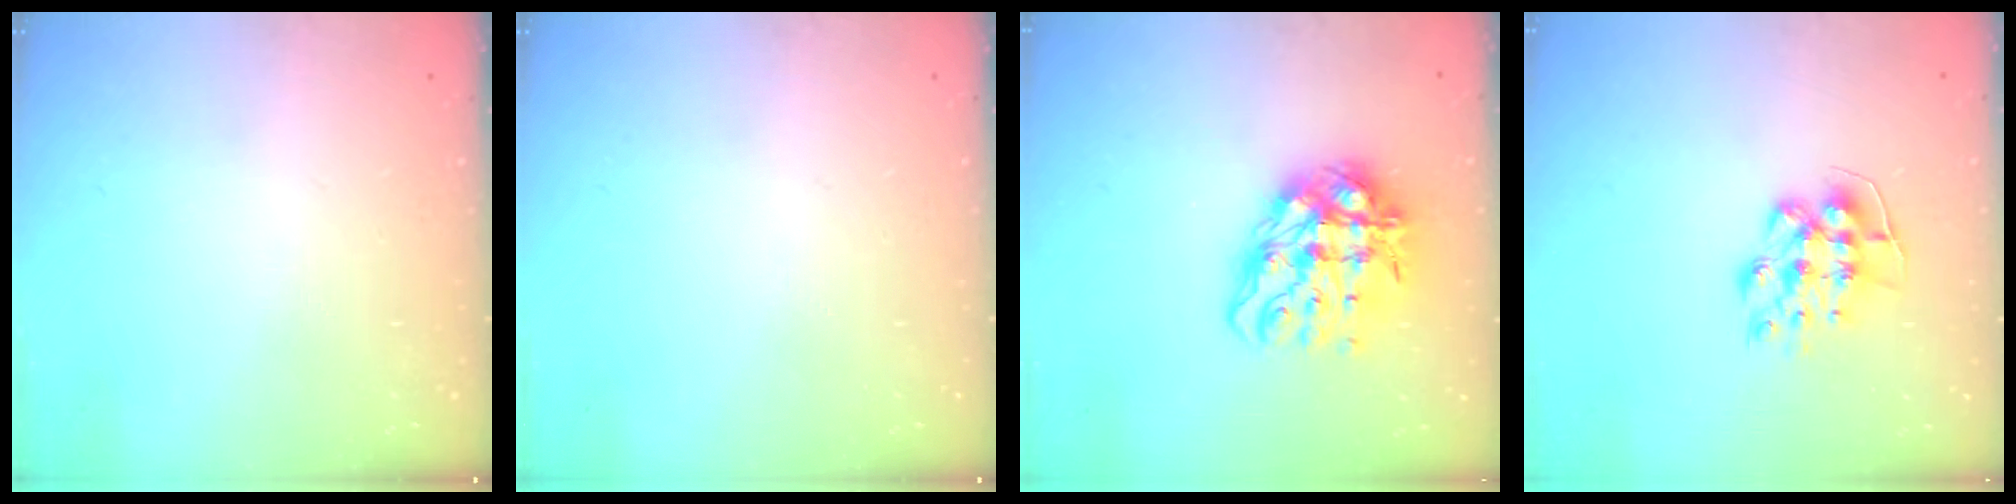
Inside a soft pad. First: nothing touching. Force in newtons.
{"total": 0.0}
{"total": 12.9, "press": 12.8, "slide": 1.8}
{"total": 9.6, "press": 9.5, "slide": 0.8}